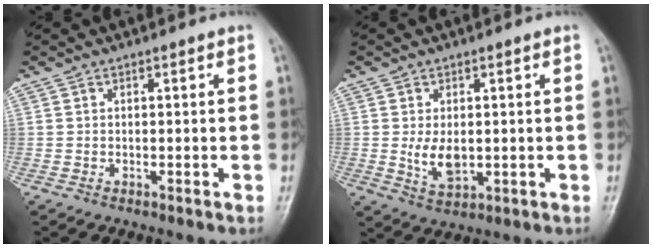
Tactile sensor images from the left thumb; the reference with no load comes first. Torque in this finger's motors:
{"motor_torque": [0.87, 1.10, 0.60, -0.10, 0.06]}